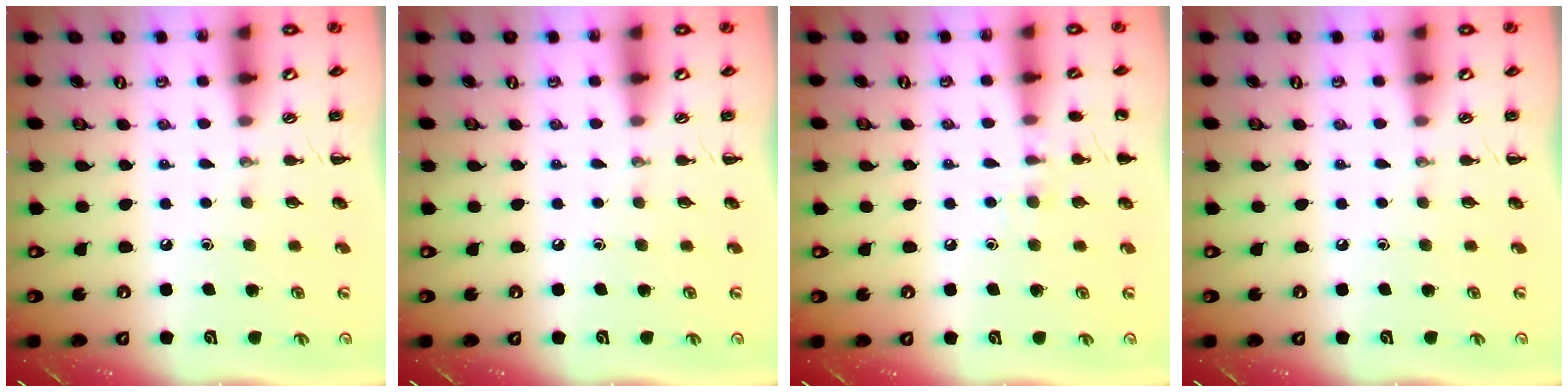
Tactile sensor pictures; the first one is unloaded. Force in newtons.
{"total": 0.0}
{"total": 6.7, "press": 6.5, "slide": 1.7}
{"total": 0.0}